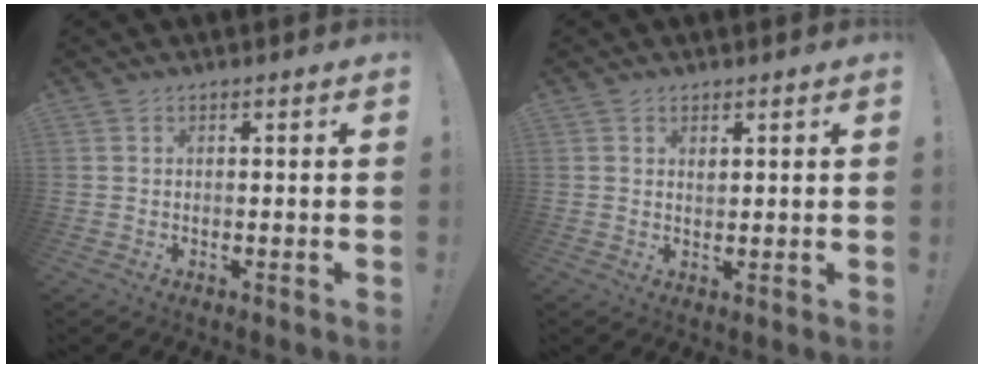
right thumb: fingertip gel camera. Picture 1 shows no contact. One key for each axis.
{"total": 1.5, "fx": 1.0, "fy": 1.0, "fz": 0.5, "tx": 0.005, "ty": -0.007, "tz": 0.017}